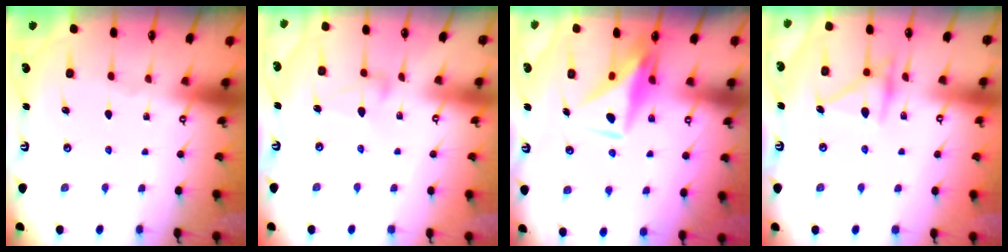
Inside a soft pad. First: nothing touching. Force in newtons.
{"total": 3.5, "press": 3.5, "slide": 0.2}
{"total": 10.1, "press": 10.0, "slide": 0.7}
{"total": 16.1, "press": 16.0, "slide": 1.1}